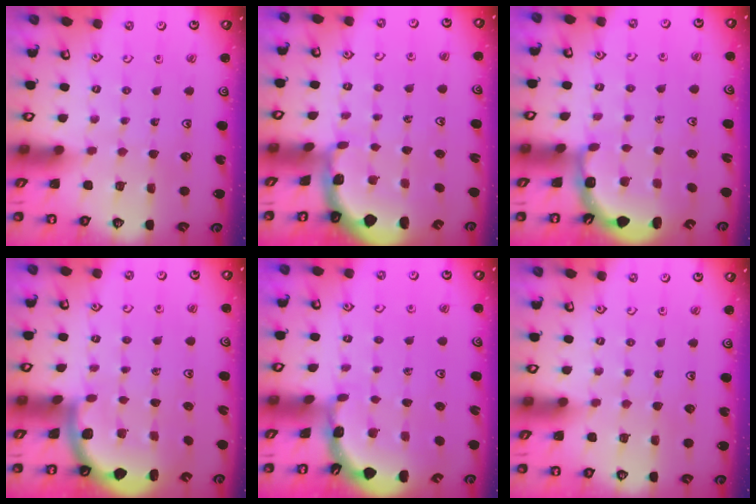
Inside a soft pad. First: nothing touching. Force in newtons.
{"total": 0.8, "press": 0.8, "slide": 0.2}
{"total": 3.2, "press": 2.4, "slide": 2.1}
{"total": 1.6, "press": 1.6, "slide": 0.1}
{"total": 1.6, "press": 1.6, "slide": 0.1}
{"total": 0.0}